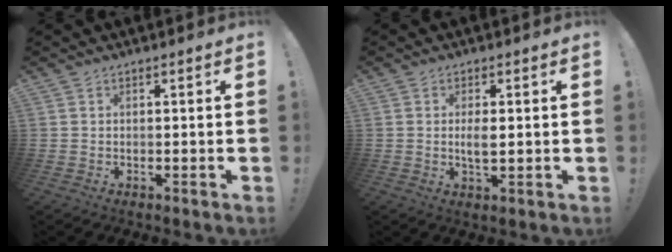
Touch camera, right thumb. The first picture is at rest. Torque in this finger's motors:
{"motor_torque": [-0.35, 0.08, 0.35, -0.30, 0.01]}